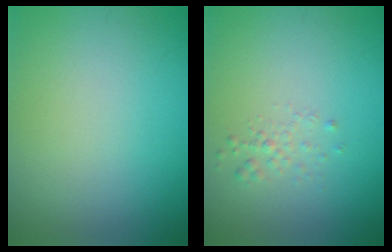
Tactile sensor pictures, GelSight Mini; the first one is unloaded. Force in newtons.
{"total": 1.0, "press": 1.0, "slide": 0.1}